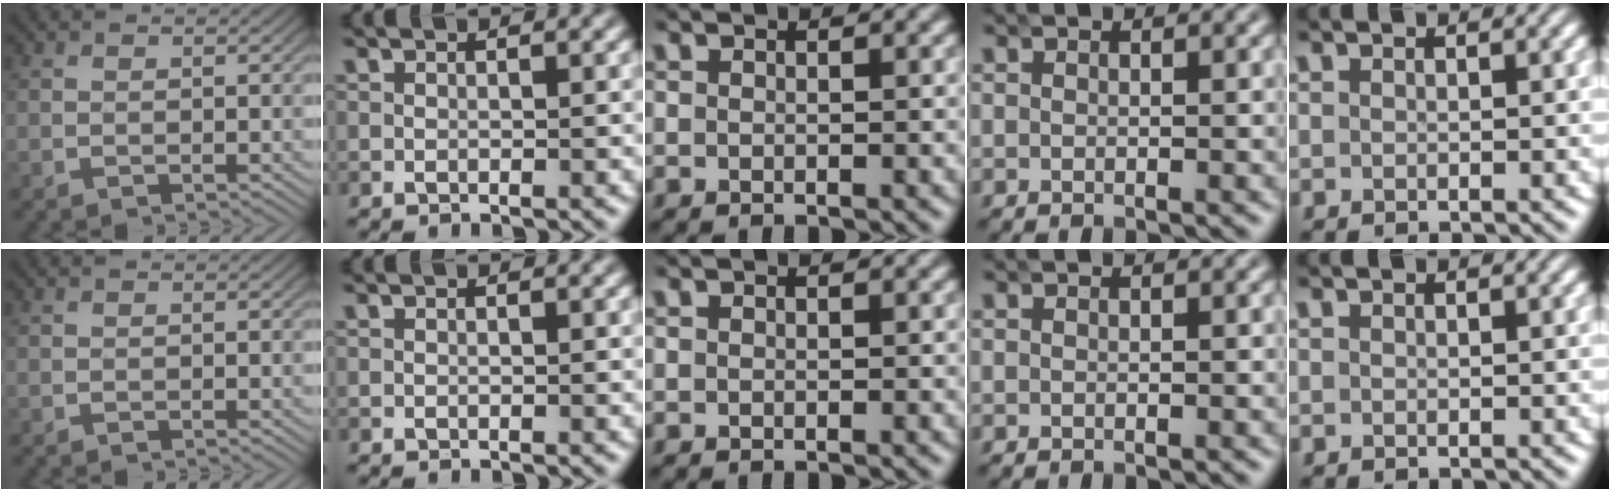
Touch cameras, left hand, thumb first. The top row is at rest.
{}